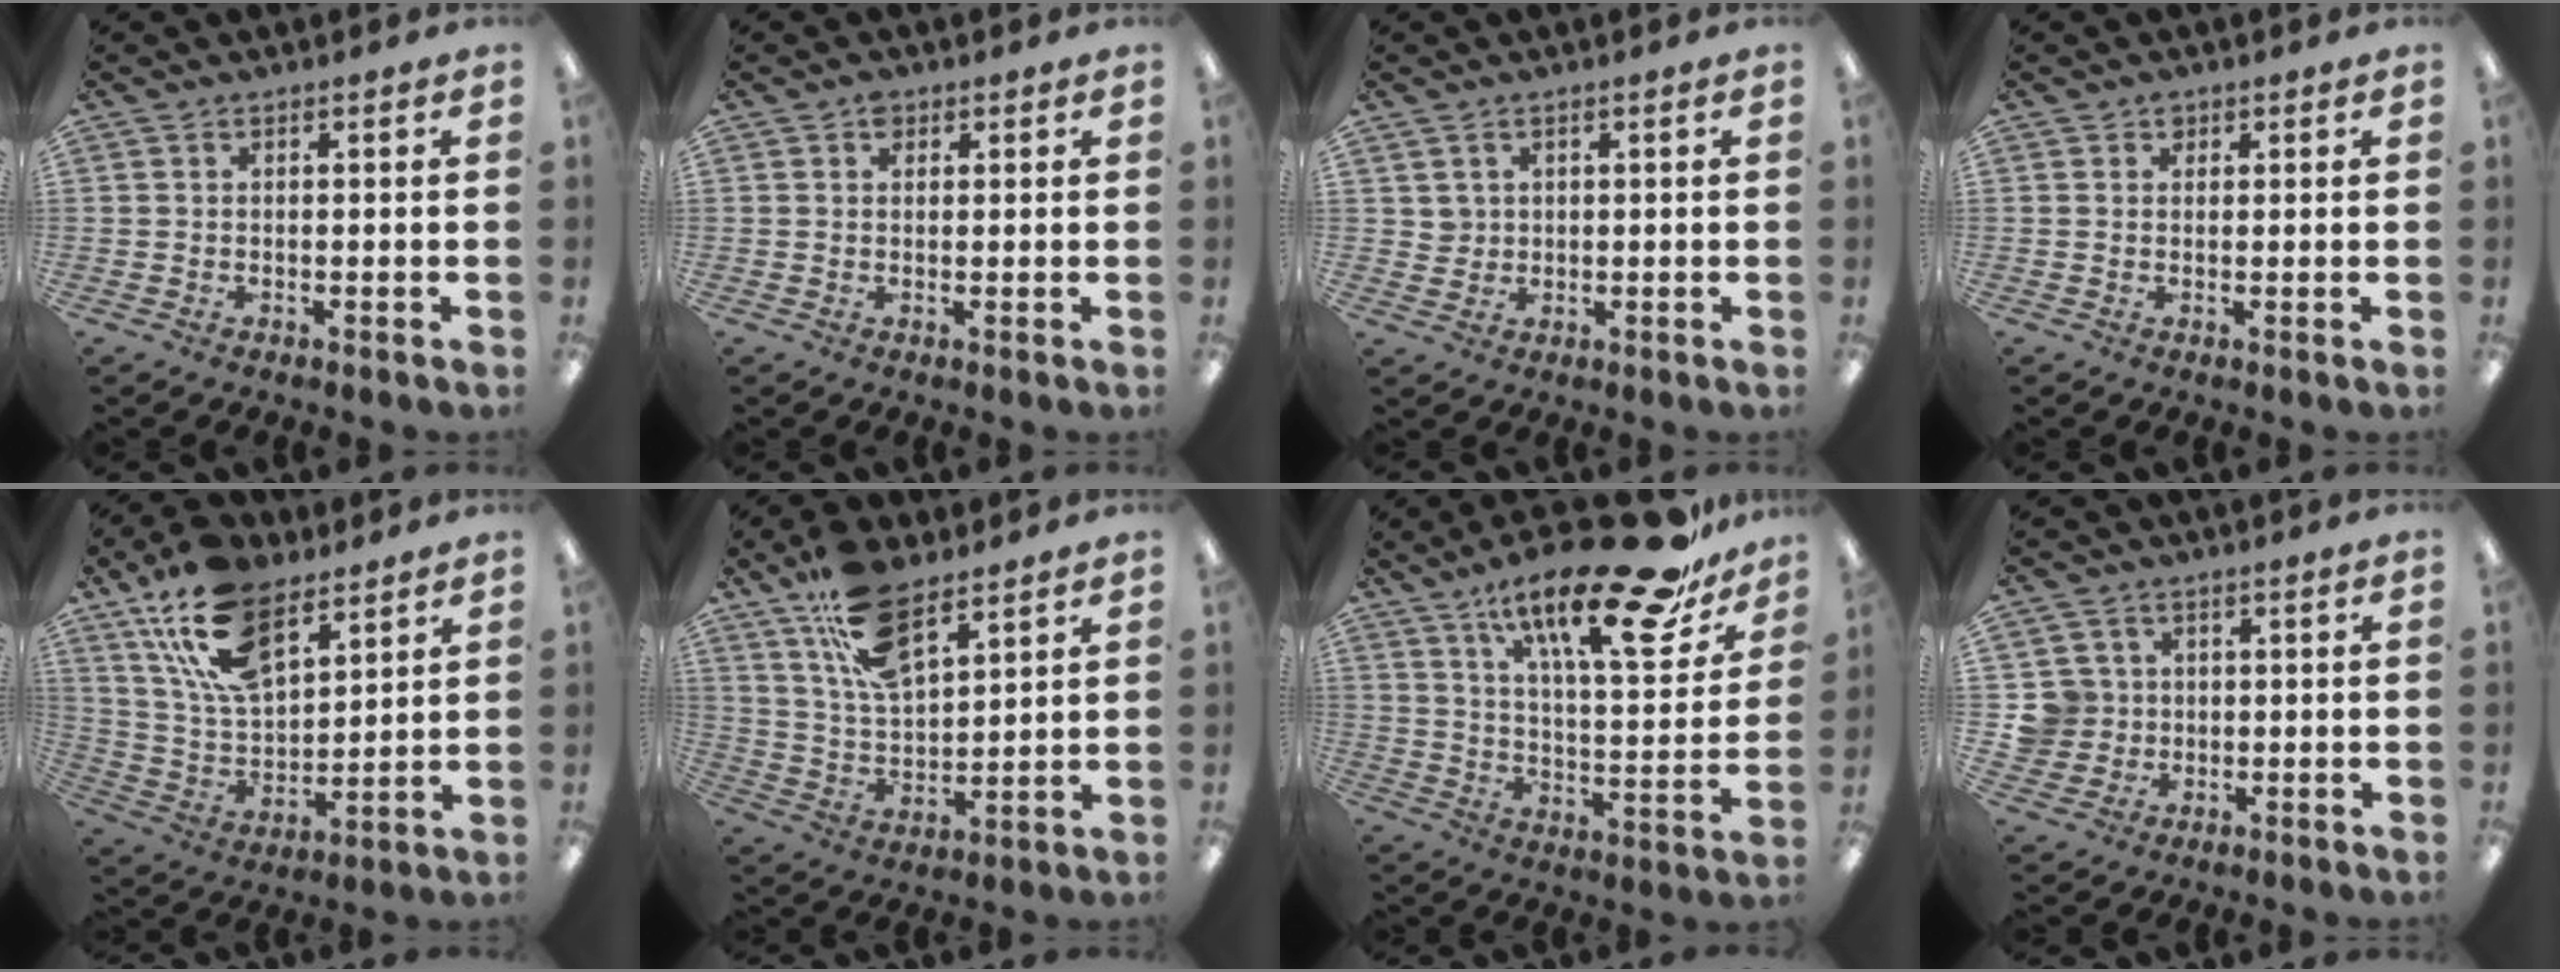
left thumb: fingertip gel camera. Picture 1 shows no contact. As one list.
[{"total": 2.0, "force": [1.1, 1.4, 1.0], "torque": [-0.006, -0.004, 0.015]}, {"total": 2.5, "force": [1.2, 2.2, 0.0], "torque": [0.000, -0.001, 0.022]}, {"total": 1.3, "force": [0.8, 1.0, 0.4], "torque": [0.007, -0.007, 0.011]}, {"total": 18.9, "force": [11.0, 10.0, 11.7], "torque": [-0.237, -0.041, 0.200]}, {"total": 14.7, "force": [9.6, 6.6, 9.0], "torque": [-0.169, -0.037, 0.177]}, {"total": 25.5, "force": [17.7, 6.7, 17.1], "torque": [-0.263, -0.111, 0.281]}, {"total": 6.2, "force": [0.8, 6.1, 0.7], "torque": [-0.034, 0.008, 0.018]}]